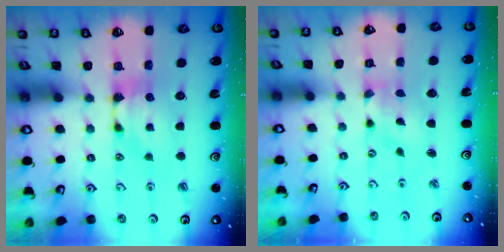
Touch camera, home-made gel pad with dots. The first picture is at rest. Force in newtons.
{"total": 2.2, "press": 2.0, "slide": 1.0}